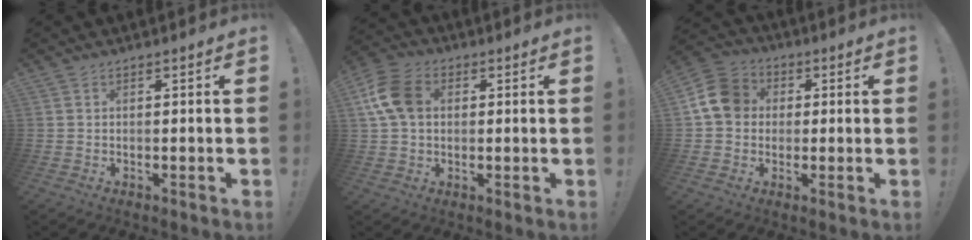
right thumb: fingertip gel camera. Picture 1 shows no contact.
{"total": 11.8, "force": [2.3, 8.5, 7.8], "torque": [-0.150, 0.014, 0.050]}
{"total": 11.1, "force": [1.5, 9.5, 5.6], "torque": [-0.088, 0.008, 0.033]}